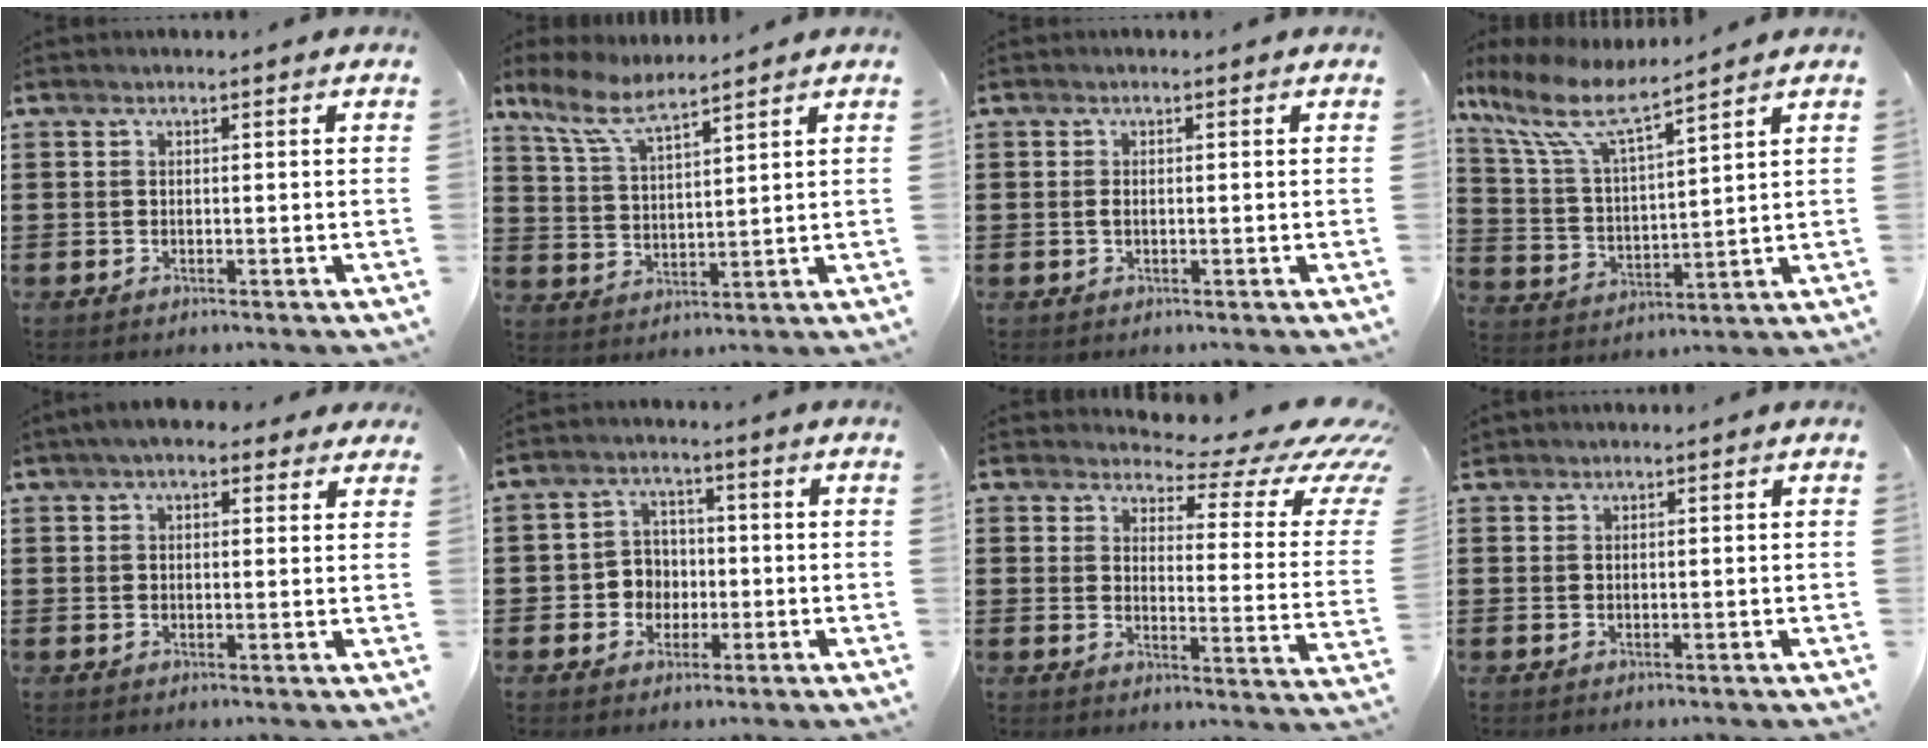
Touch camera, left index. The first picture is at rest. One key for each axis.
{"total": 6.8, "fx": 5.5, "fy": 1.1, "fz": 3.7, "tx": -0.091, "ty": -0.019, "tz": 0.100}
{"total": 0.8, "fx": -0.2, "fy": 0.3, "fz": 0.7, "tx": -0.016, "ty": -0.001, "tz": -0.004}
{"total": 8.9, "fx": 6.7, "fy": 1.7, "fz": 5.5, "tx": -0.142, "ty": -0.035, "tz": 0.113}
{"total": 4.3, "fx": 3.2, "fy": 1.6, "fz": 2.4, "tx": -0.056, "ty": 0.004, "tz": 0.058}
{"total": 4.6, "fx": -0.9, "fy": 4.3, "fz": 1.3, "tx": -0.041, "ty": 0.012, "tz": -0.020}
{"total": 5.9, "fx": 4.8, "fy": 1.6, "fz": 3.1, "tx": -0.052, "ty": -0.044, "tz": 0.076}
{"total": 0.6, "fx": 0.5, "fy": 0.2, "fz": 0.0, "tx": -0.003, "ty": 0.001, "tz": 0.011}